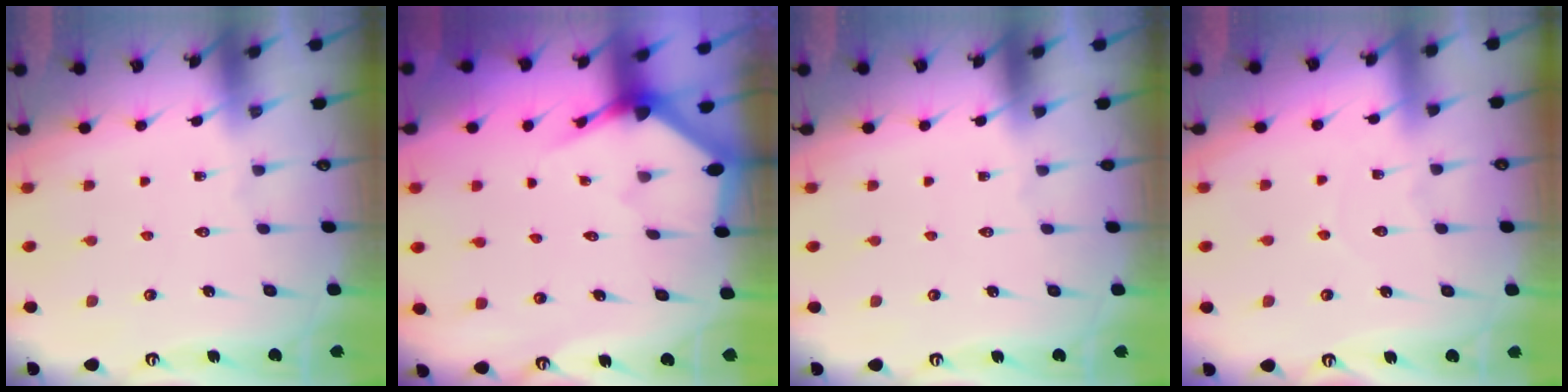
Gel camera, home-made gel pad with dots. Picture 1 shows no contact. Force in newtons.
{"total": 3.0, "press": 3.0, "slide": 0.2}
{"total": 0.0}
{"total": 3.8, "press": 3.8, "slide": 0.3}